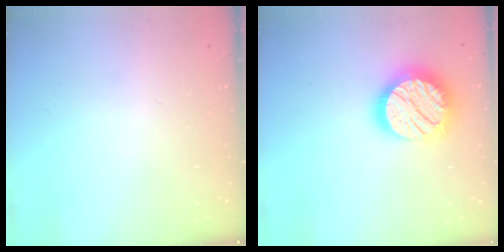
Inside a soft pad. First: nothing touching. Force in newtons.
{"total": 19.8, "press": 19.8, "slide": 1.1}